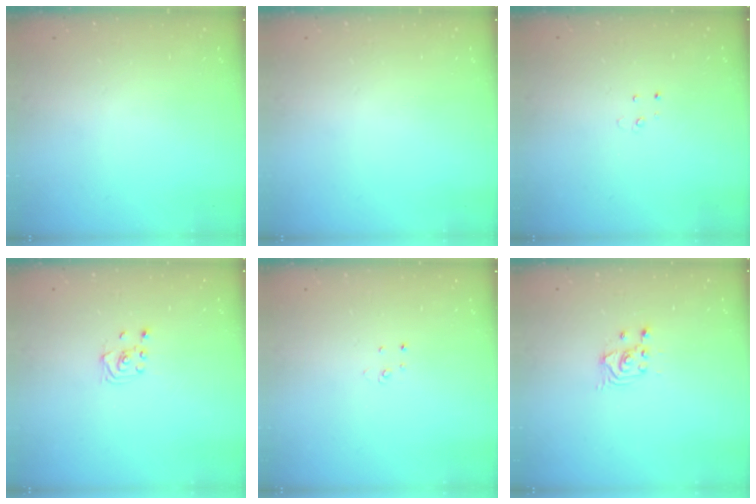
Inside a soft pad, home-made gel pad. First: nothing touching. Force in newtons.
{"total": 0.0}
{"total": 2.3, "press": 2.3, "slide": 0.2}
{"total": 1.9, "press": 1.7, "slide": 0.8}
{"total": 2.0, "press": 2.0, "slide": 0.2}
{"total": 2.7, "press": 2.7, "slide": 0.2}